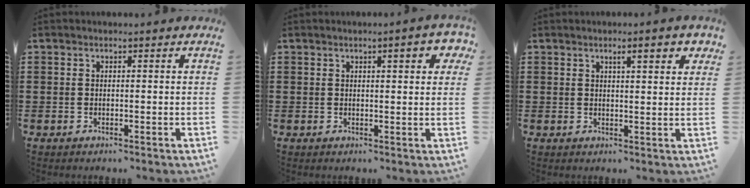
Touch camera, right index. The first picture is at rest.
{"total": 3.4, "force": [1.4, 0.7, 3.0], "torque": [-0.045, -0.001, 0.019]}
{"total": 3.4, "force": [1.8, 0.6, 2.8], "torque": [-0.043, -0.001, 0.026]}